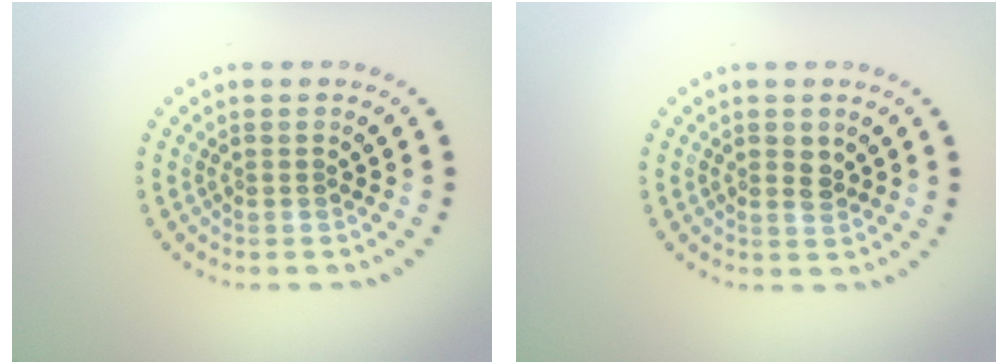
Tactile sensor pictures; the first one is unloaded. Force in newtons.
{"total": 1.3, "press": 1.3, "slide": 0.4}